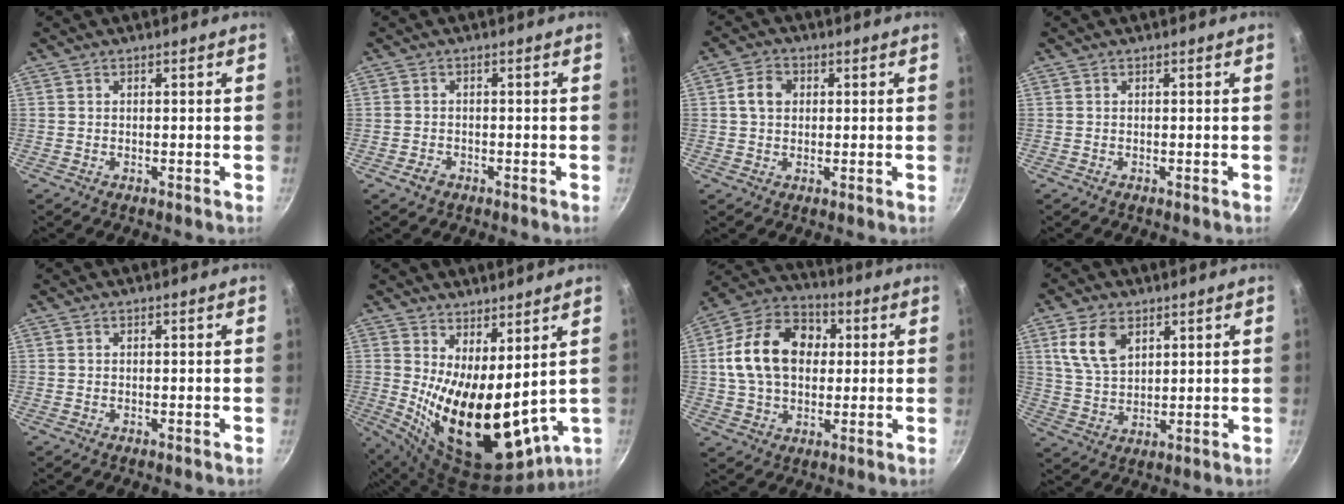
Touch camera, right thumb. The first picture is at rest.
{"total": 2.0, "force": [-1.2, 1.4, 0.8], "torque": [-0.011, 0.012, -0.020]}
{"total": 4.8, "force": [0.9, 3.9, 2.8], "torque": [-0.036, 0.009, 0.009]}
{"total": 0.0}
{"total": 0.0}
{"total": 18.3, "force": [3.5, 8.2, 15.9], "torque": [-0.226, -0.055, 0.083]}
{"total": 16.7, "force": [2.3, 12.2, 11.2], "torque": [-0.170, 0.023, 0.025]}
{"total": 9.0, "force": [4.1, 5.3, 6.0], "torque": [-0.103, -0.017, 0.084]}